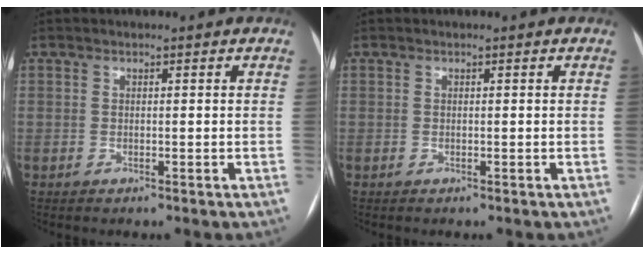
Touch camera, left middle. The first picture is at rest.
{"total": 0.0}